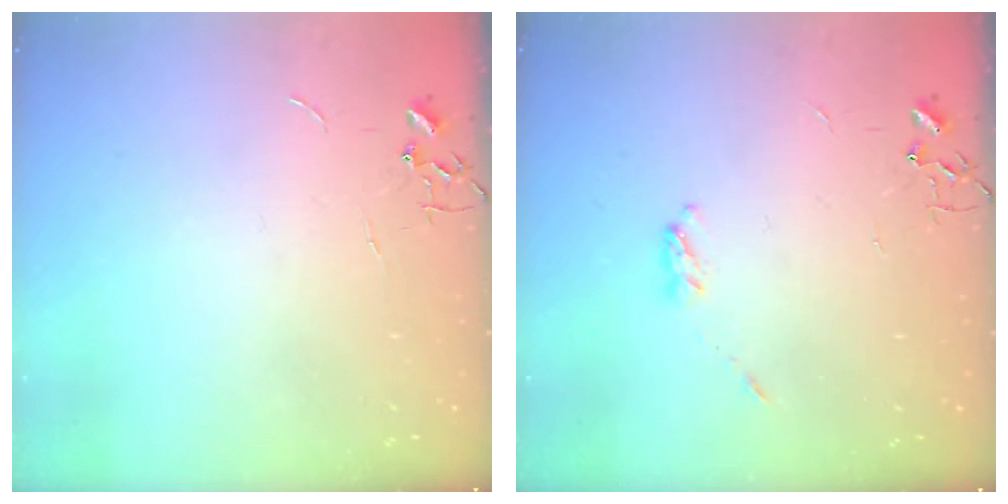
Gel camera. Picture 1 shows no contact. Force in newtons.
{"total": 3.2, "press": 3.1, "slide": 0.5}